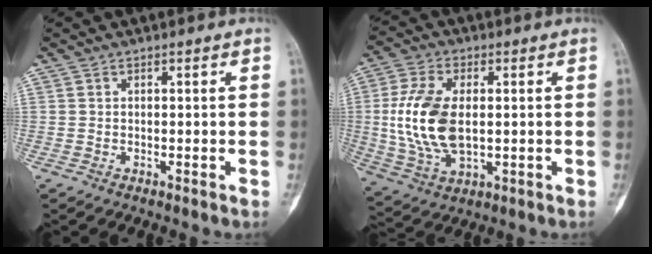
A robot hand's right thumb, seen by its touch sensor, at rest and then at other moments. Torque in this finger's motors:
{"motor_torque": [1.78, 1.85, 0.88, -0.79, 0.41]}